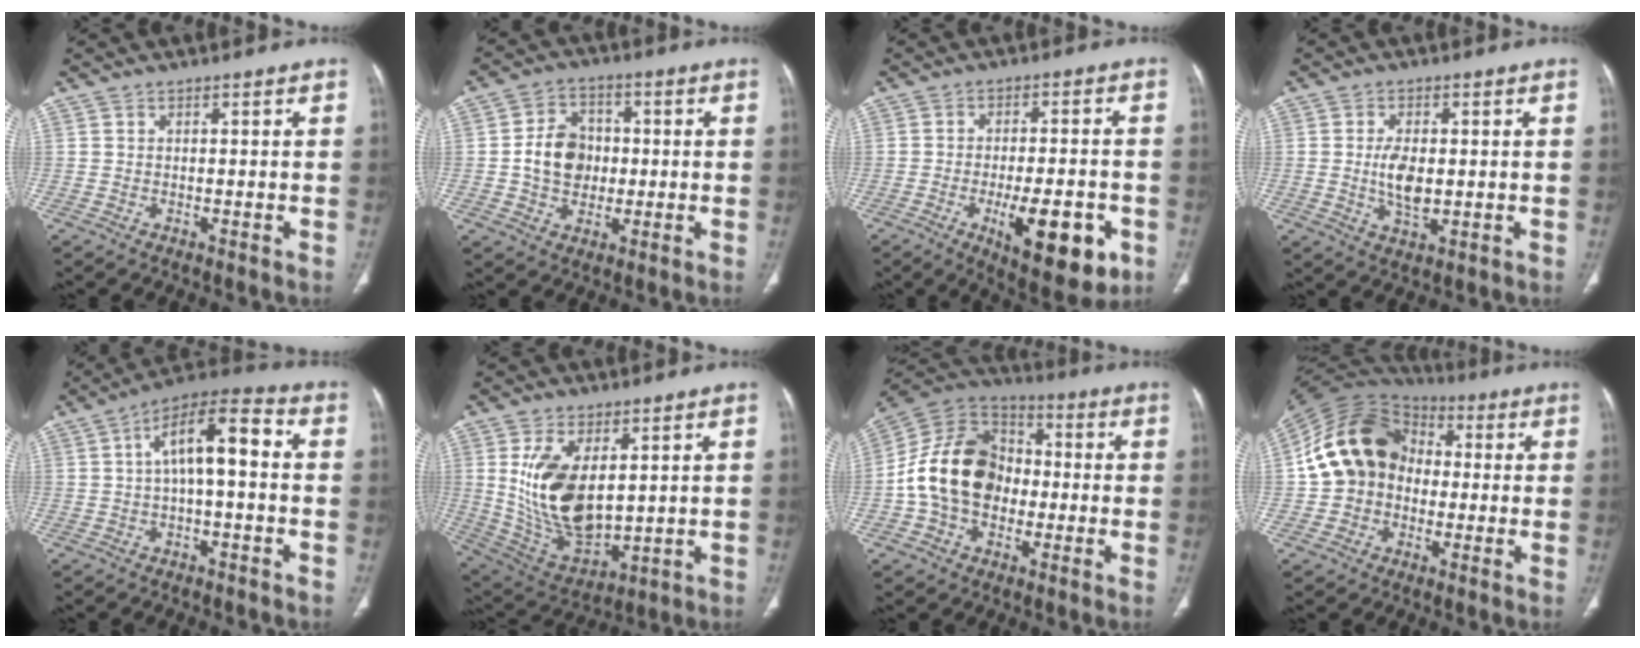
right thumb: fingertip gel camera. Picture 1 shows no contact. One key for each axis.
{"total": 9.4, "fx": -0.3, "fy": 7.6, "fz": 5.5, "tx": -0.068, "ty": 0.014, "tz": -0.009}
{"total": 14.7, "fx": -5.4, "fy": 5.5, "fz": 12.5, "tx": -0.166, "ty": 0.007, "tz": -0.068}
{"total": 6.2, "fx": -0.1, "fy": 3.2, "fz": 5.3, "tx": -0.099, "ty": -0.006, "tz": 0.000}
{"total": 11.2, "fx": 0.8, "fy": 4.3, "fz": 10.3, "tx": -0.167, "ty": 0.042, "tz": 0.004}
{"total": 16.1, "fx": 3.1, "fy": 8.7, "fz": 13.2, "tx": -0.236, "ty": -0.021, "tz": 0.082}
{"total": 17.3, "fx": -1.9, "fy": 13.0, "fz": 11.2, "tx": -0.184, "ty": 0.037, "tz": -0.043}
{"total": 16.4, "fx": 0.0, "fy": 13.4, "fz": 9.4, "tx": -0.156, "ty": 0.034, "tz": -0.010}